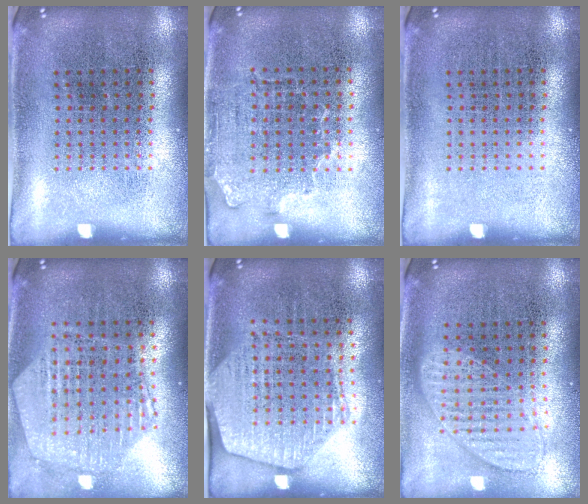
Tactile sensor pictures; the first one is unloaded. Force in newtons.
{"total": 1.4, "press": 1.1, "slide": 0.8}
{"total": 0.0}
{"total": 1.2, "press": 1.2, "slide": 0.1}
{"total": 1.8, "press": 1.6, "slide": 0.7}
{"total": 1.0, "press": 1.0, "slide": 0.2}